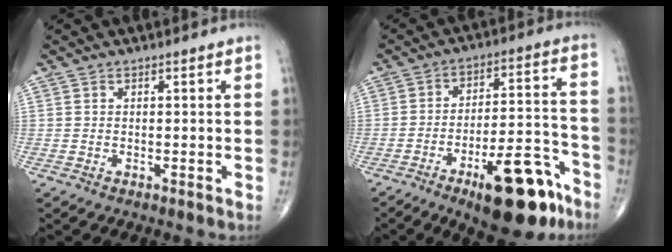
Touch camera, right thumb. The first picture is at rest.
{"total": 18.0, "force": [-10.6, 6.2, 13.1], "torque": [-0.159, 0.077, -0.154]}